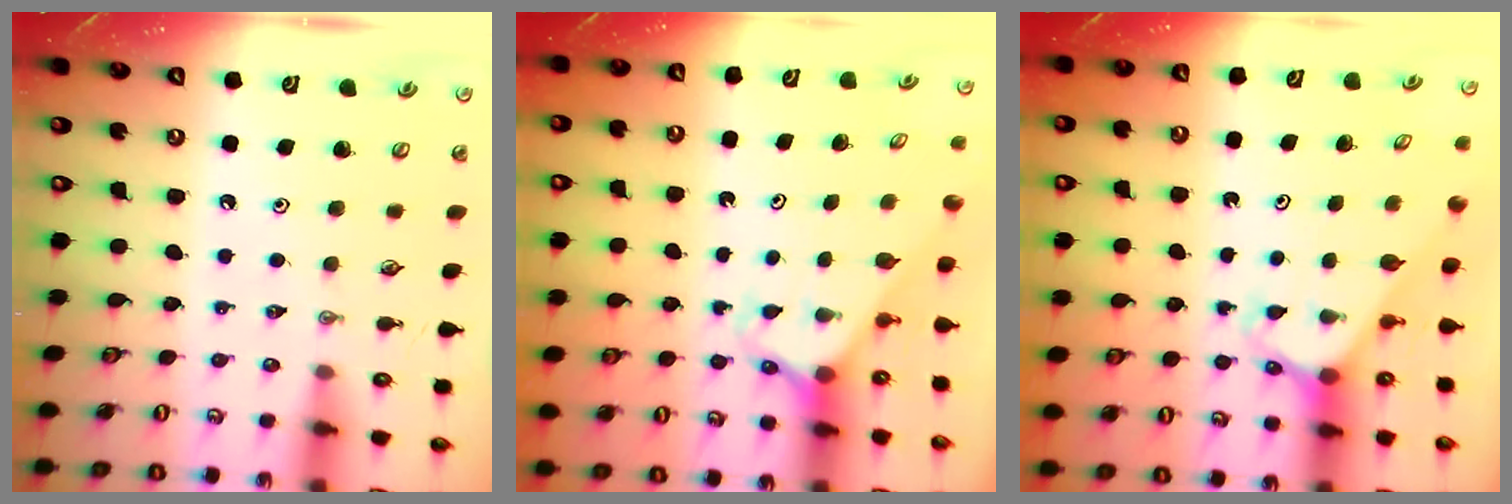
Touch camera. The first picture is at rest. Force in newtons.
{"total": 2.5, "press": 2.5, "slide": 0.1}
{"total": 2.7, "press": 2.7, "slide": 0.2}